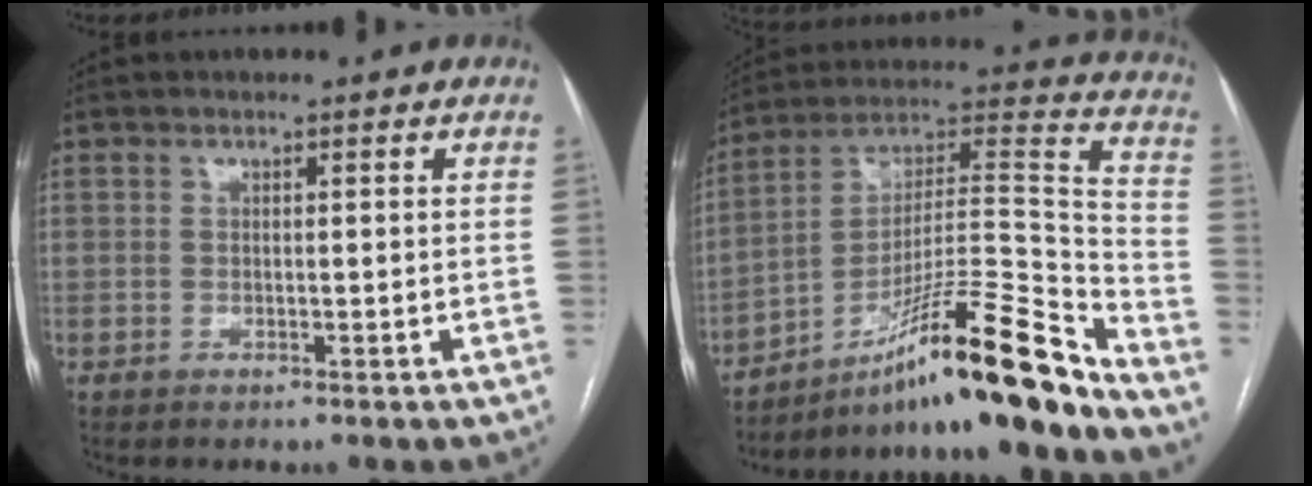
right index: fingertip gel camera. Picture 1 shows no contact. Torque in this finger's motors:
{"motor_torque": [1.13, -1.00, 0.60, 0.17]}